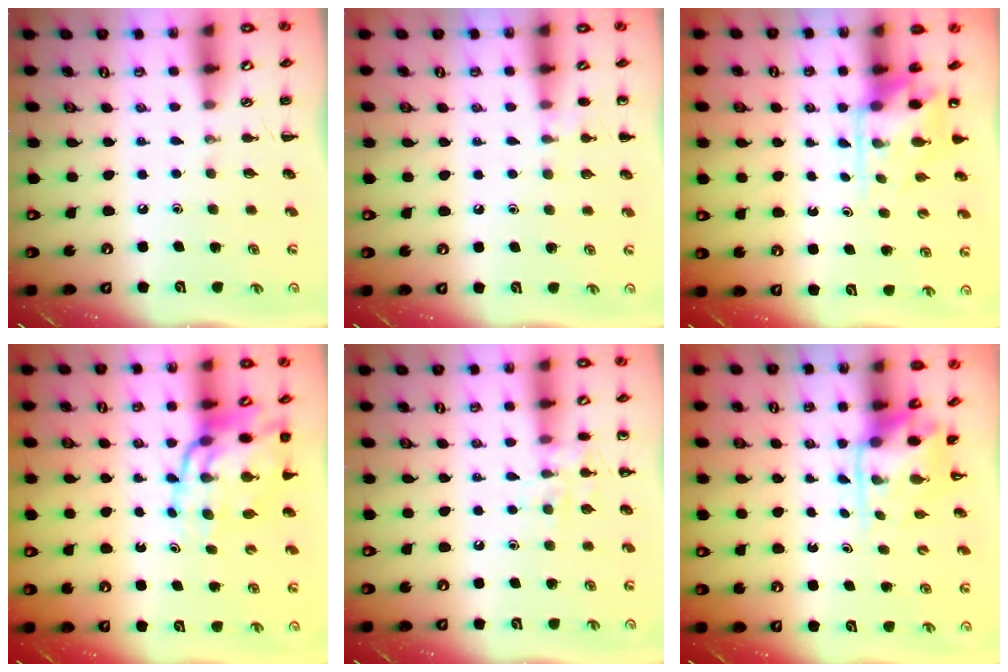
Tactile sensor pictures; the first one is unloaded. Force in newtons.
{"total": 6.1, "press": 5.9, "slide": 1.8}
{"total": 5.0, "press": 4.9, "slide": 1.0}
{"total": 15.5, "press": 14.9, "slide": 4.3}
{"total": 7.6, "press": 7.5, "slide": 1.0}
{"total": 3.5, "press": 3.4, "slide": 0.8}